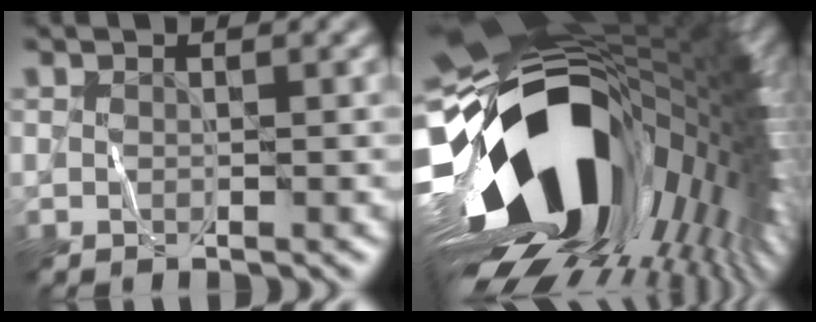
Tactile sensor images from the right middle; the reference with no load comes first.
{"total": 20.0, "force": [-2.0, 11.9, 15.9], "torque": [-0.286, -0.060, -0.017]}